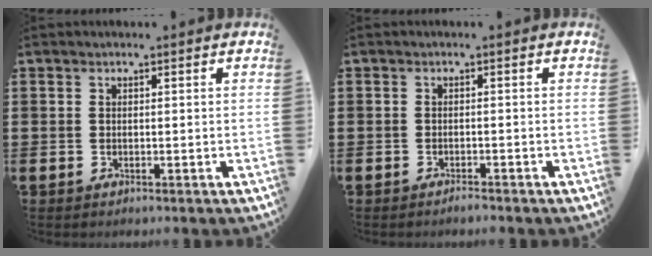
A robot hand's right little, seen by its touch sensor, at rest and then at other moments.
{"total": 0.9, "force": [-0.8, 0.1, 0.3], "torque": [-0.007, -0.004, -0.016]}